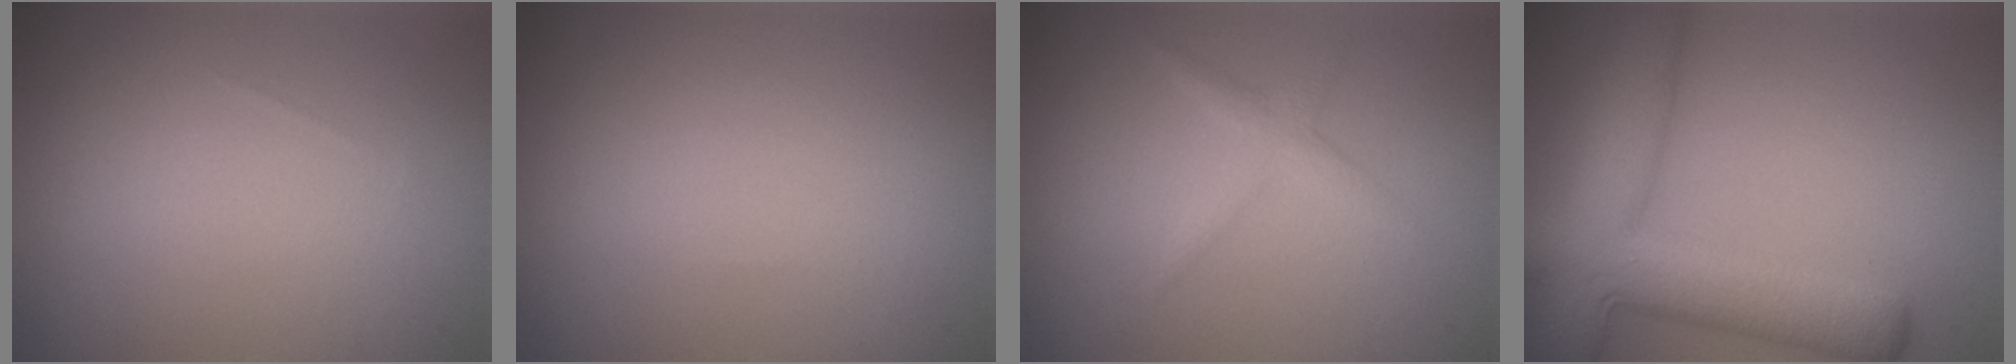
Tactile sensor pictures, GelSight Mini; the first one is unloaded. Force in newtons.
{"total": 0.0}
{"total": 1.6, "press": 1.6, "slide": 0.0}
{"total": 11.2, "press": 11.2, "slide": 0.4}